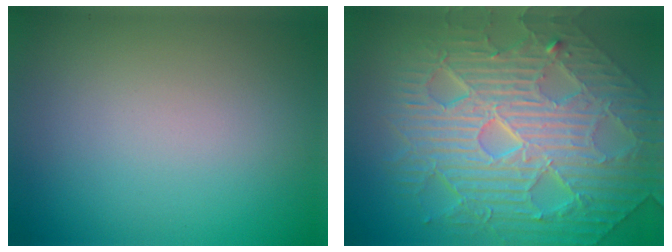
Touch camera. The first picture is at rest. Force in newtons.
{"total": 11.7, "press": 7.6, "slide": 8.9}